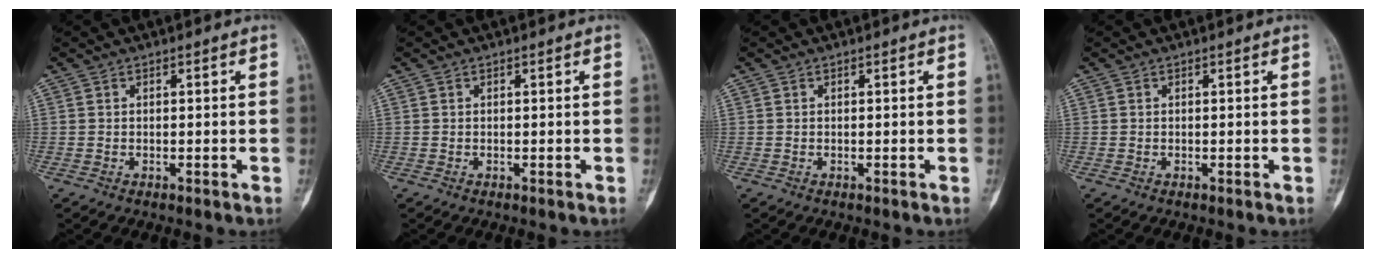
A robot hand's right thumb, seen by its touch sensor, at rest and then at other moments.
{"total": 0.0}
{"total": 0.0}
{"total": 0.0}